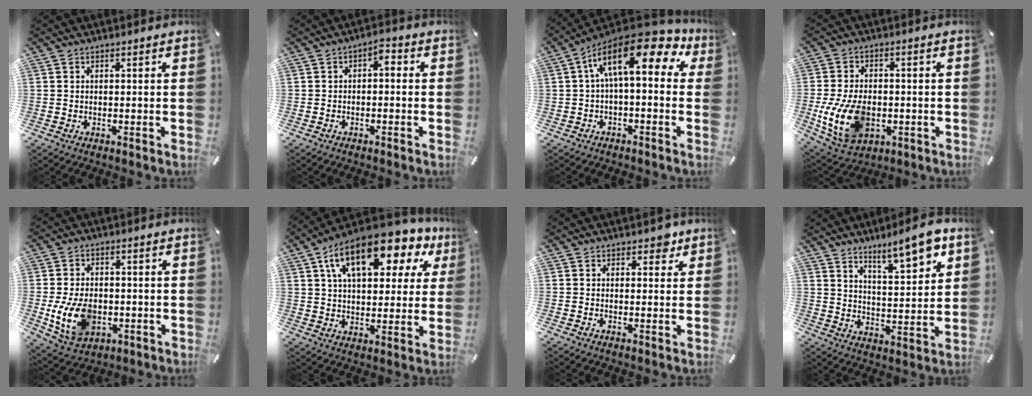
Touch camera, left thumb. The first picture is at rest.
{"total": 2.7, "force": [-1.3, 1.4, 1.8], "torque": [-0.036, 0.017, -0.029]}
{"total": 16.7, "force": [6.1, 7.2, 13.8], "torque": [-0.252, -0.036, 0.098]}
{"total": 13.9, "force": [-3.0, 9.5, 9.7], "torque": [-0.203, -0.001, -0.052]}
{"total": 11.5, "force": [-2.2, 8.2, 7.8], "torque": [-0.161, -0.001, -0.038]}
{"total": 18.3, "force": [9.7, 8.9, 12.8], "torque": [-0.216, -0.033, 0.163]}
{"total": 3.0, "force": [1.7, 1.9, 1.5], "torque": [-0.002, -0.005, 0.023]}
{"total": 10.8, "force": [8.5, 3.0, 6.0], "torque": [-0.083, -0.056, 0.145]}